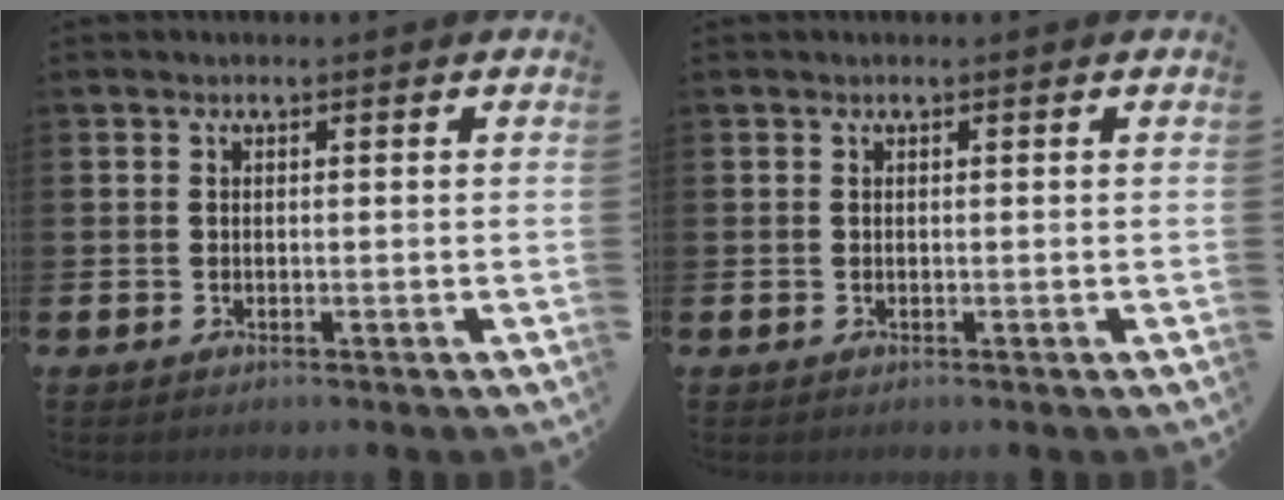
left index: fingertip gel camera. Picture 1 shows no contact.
{"total": 0.0}